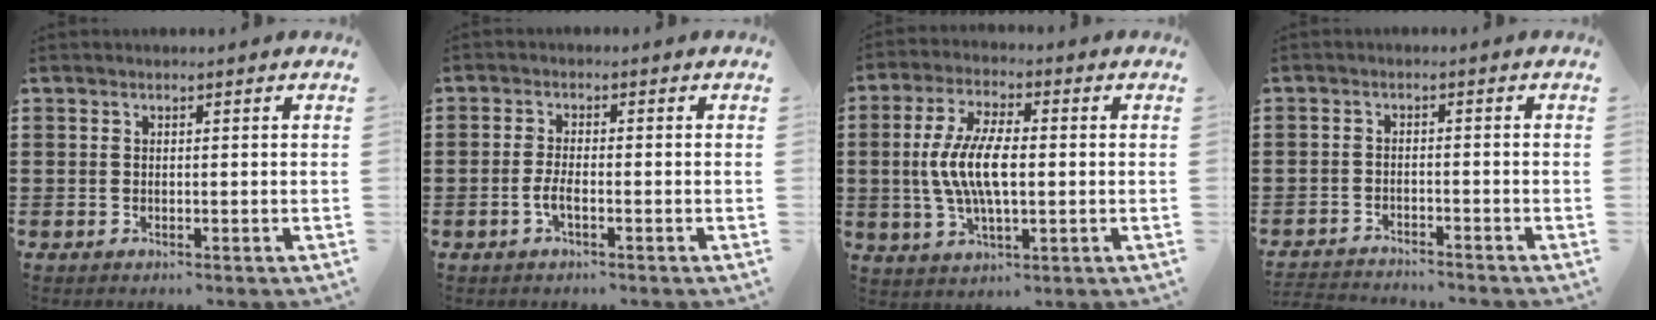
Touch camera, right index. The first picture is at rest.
{"total": 2.4, "force": [-1.1, 0.5, 2.1], "torque": [-0.044, 0.000, -0.023]}
{"total": 9.2, "force": [-0.2, 3.4, 8.5], "torque": [-0.195, -0.007, -0.014]}
{"total": 2.3, "force": [-2.3, 0.0, -0.1], "torque": [-0.004, 0.001, -0.051]}